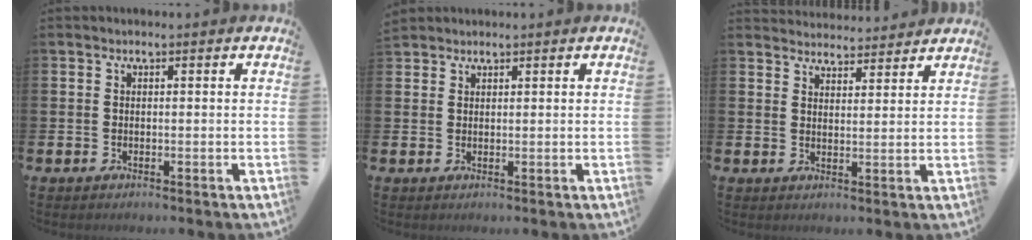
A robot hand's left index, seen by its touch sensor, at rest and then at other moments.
{"total": 1.6, "force": [1.5, 0.4, -0.2], "torque": [0.012, -0.002, 0.027]}
{"total": 3.9, "force": [3.8, 0.6, -0.3], "torque": [0.000, -0.024, 0.070]}